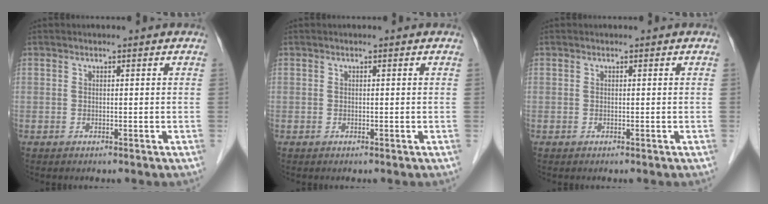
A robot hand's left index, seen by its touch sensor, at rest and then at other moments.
{"total": 0.0}
{"total": 0.0}